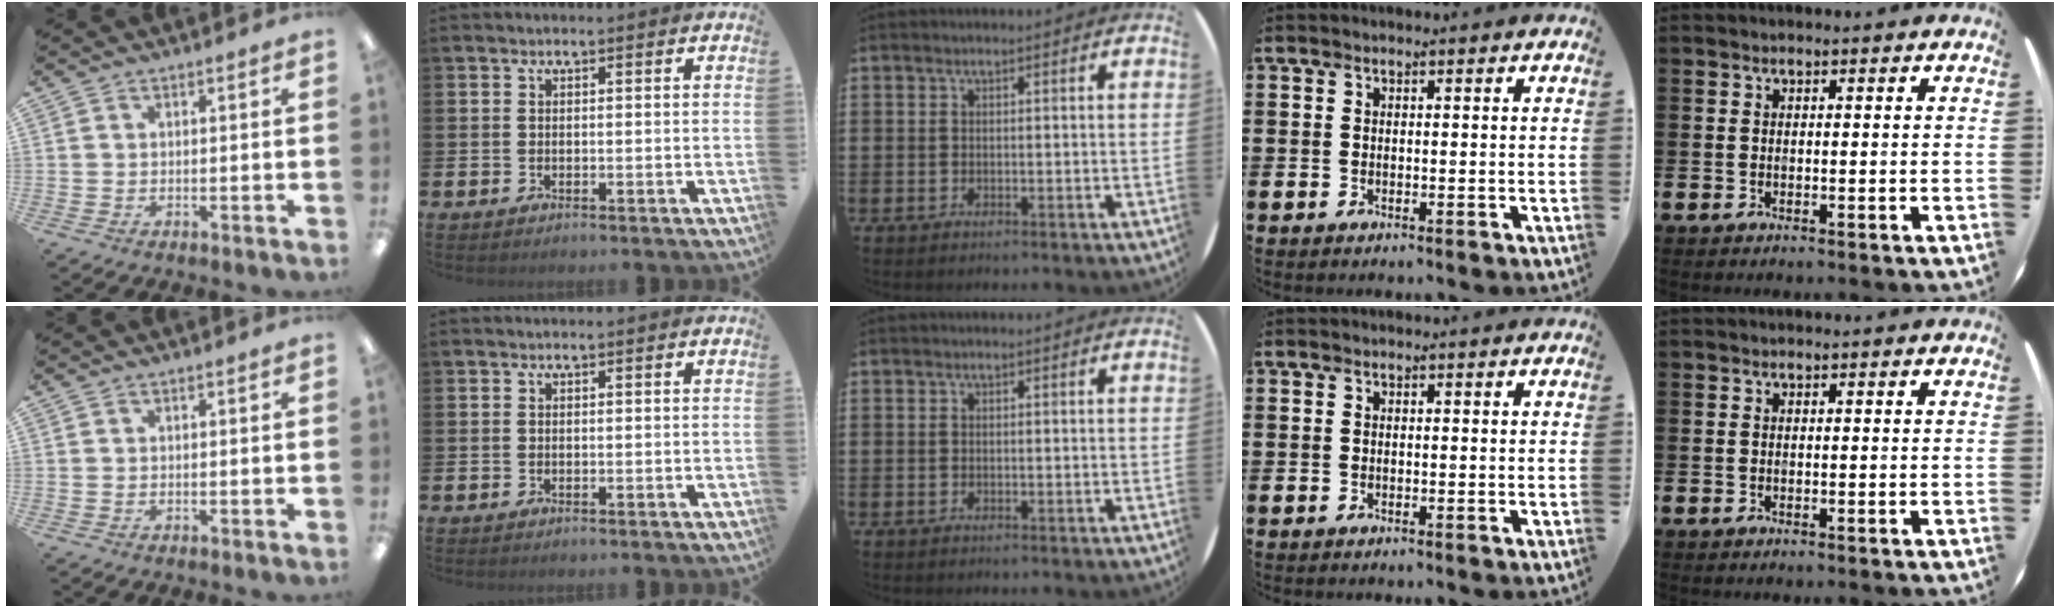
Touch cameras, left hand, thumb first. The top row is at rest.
{}